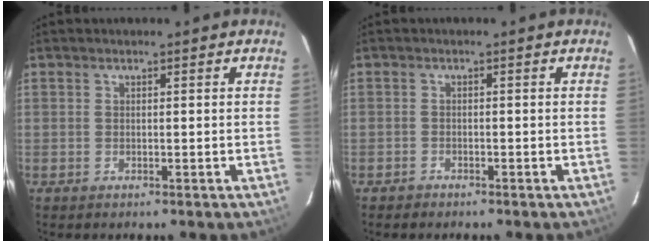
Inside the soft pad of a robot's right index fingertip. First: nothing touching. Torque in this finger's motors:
{"motor_torque": [0.09, -0.09, 0.01, 0.00]}